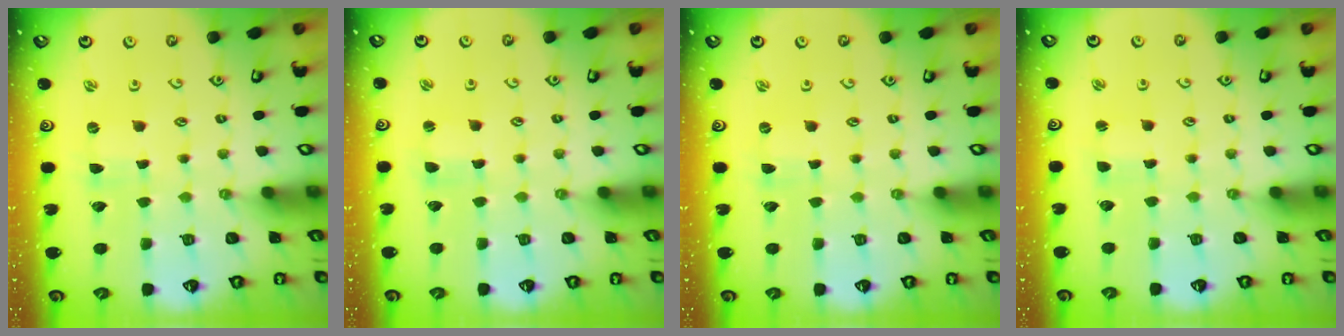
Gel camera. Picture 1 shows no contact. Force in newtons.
{"total": 1.0, "press": 1.0, "slide": 0.2}
{"total": 0.0}
{"total": 1.0, "press": 1.0, "slide": 0.0}